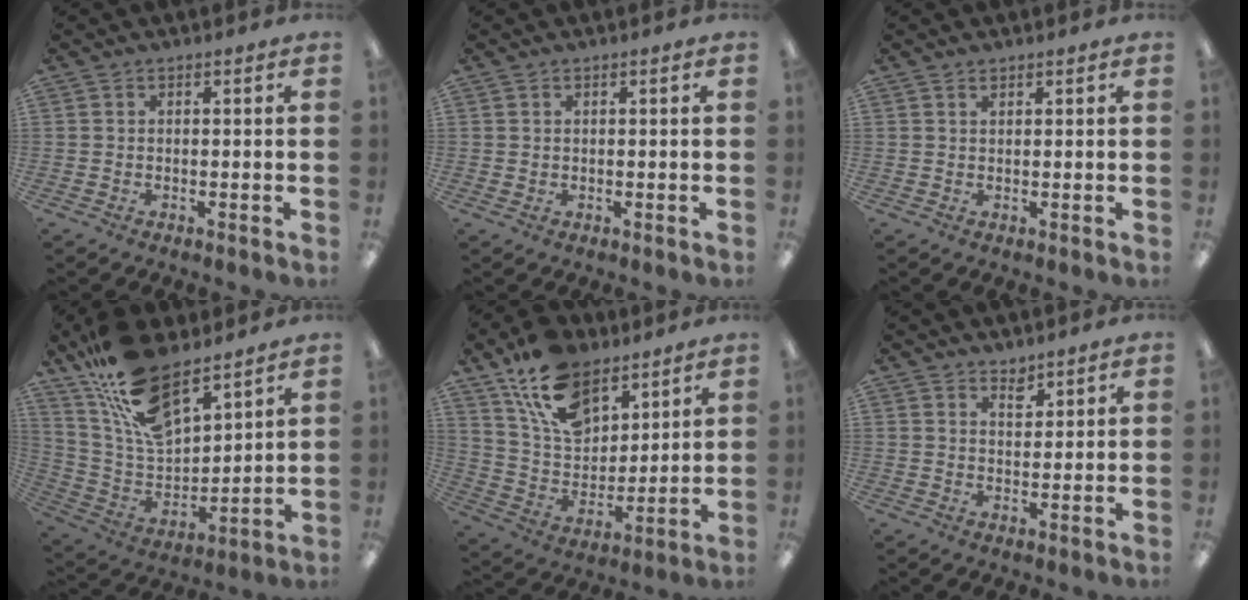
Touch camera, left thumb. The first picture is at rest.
{"total": 0.7, "force": [0.5, 0.4, 0.2], "torque": [-0.004, 0.002, 0.008]}
{"total": 0.9, "force": [0.8, 0.3, 0.3], "torque": [-0.008, 0.000, 0.015]}
{"total": 18.2, "force": [13.2, 7.5, 10.1], "torque": [-0.214, -0.071, 0.240]}
{"total": 17.2, "force": [11.4, 9.6, 8.5], "torque": [-0.169, -0.046, 0.215]}
{"total": 3.1, "force": [2.8, 1.1, 0.7], "torque": [-0.002, -0.020, 0.049]}